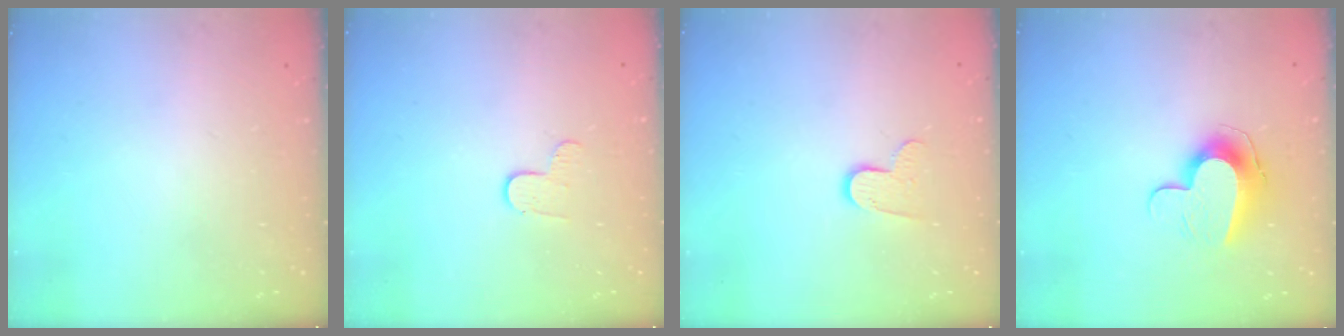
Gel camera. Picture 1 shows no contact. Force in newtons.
{"total": 4.0, "press": 4.0, "slide": 0.3}
{"total": 7.6, "press": 7.5, "slide": 0.3}
{"total": 11.1, "press": 11.1, "slide": 0.7}